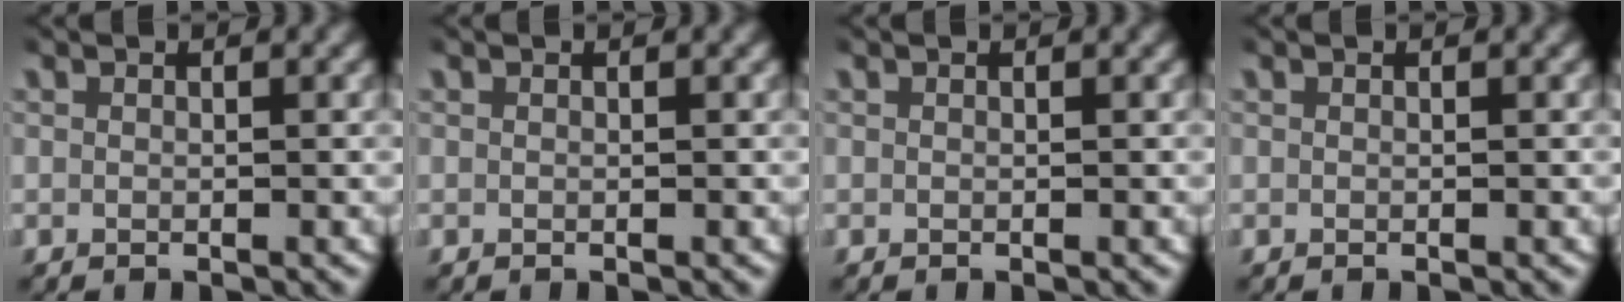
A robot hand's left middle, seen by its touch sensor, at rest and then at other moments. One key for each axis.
{"total": 0.0}
{"total": 0.0}
{"total": 0.0}